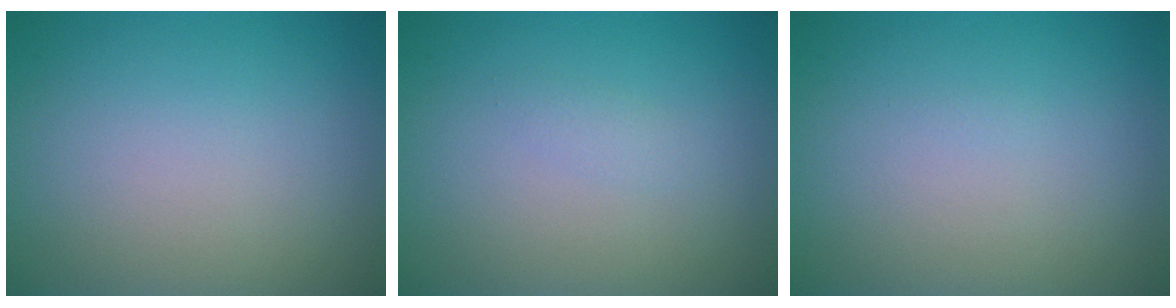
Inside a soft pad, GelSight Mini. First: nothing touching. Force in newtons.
{"total": 0.7, "press": 0.7, "slide": 0.0}
{"total": 0.0}